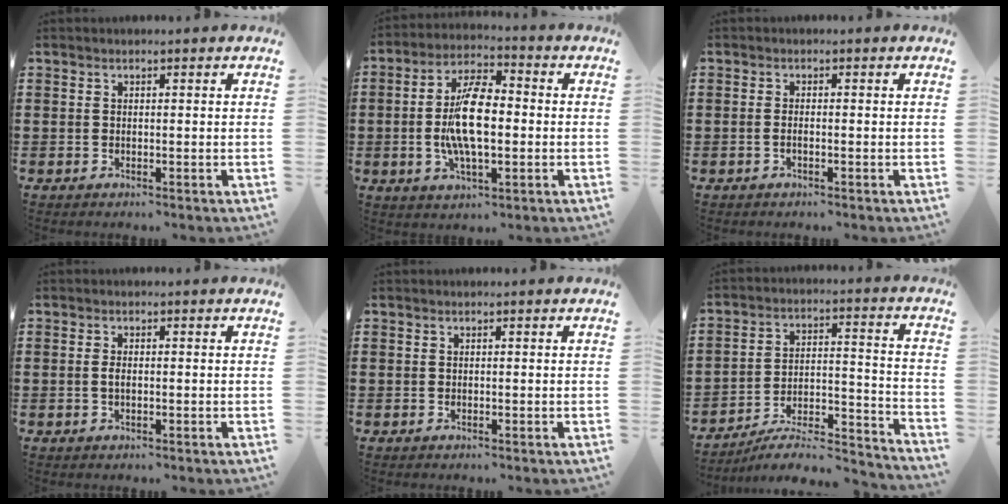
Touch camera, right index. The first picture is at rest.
{"total": 10.7, "force": [-0.8, 4.3, 9.8], "torque": [-0.205, 0.001, -0.017]}
{"total": 0.9, "force": [-0.5, 0.1, 0.7], "torque": [-0.014, -0.005, -0.008]}
{"total": 1.5, "force": [-0.2, 0.5, 1.4], "torque": [-0.035, -0.004, -0.005]}
{"total": 0.0}
{"total": 6.7, "force": [-5.6, 2.0, 2.9], "torque": [-0.048, 0.005, -0.109]}